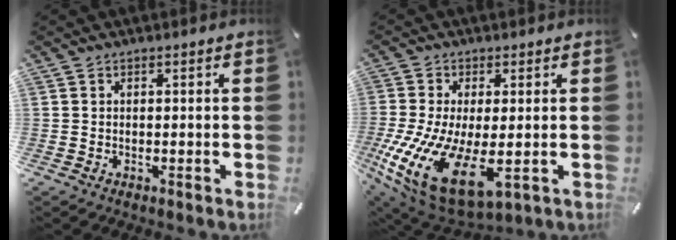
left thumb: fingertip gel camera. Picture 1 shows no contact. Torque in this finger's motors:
{"motor_torque": [0.95, 4.06, 1.97, 0.81, 0.83]}